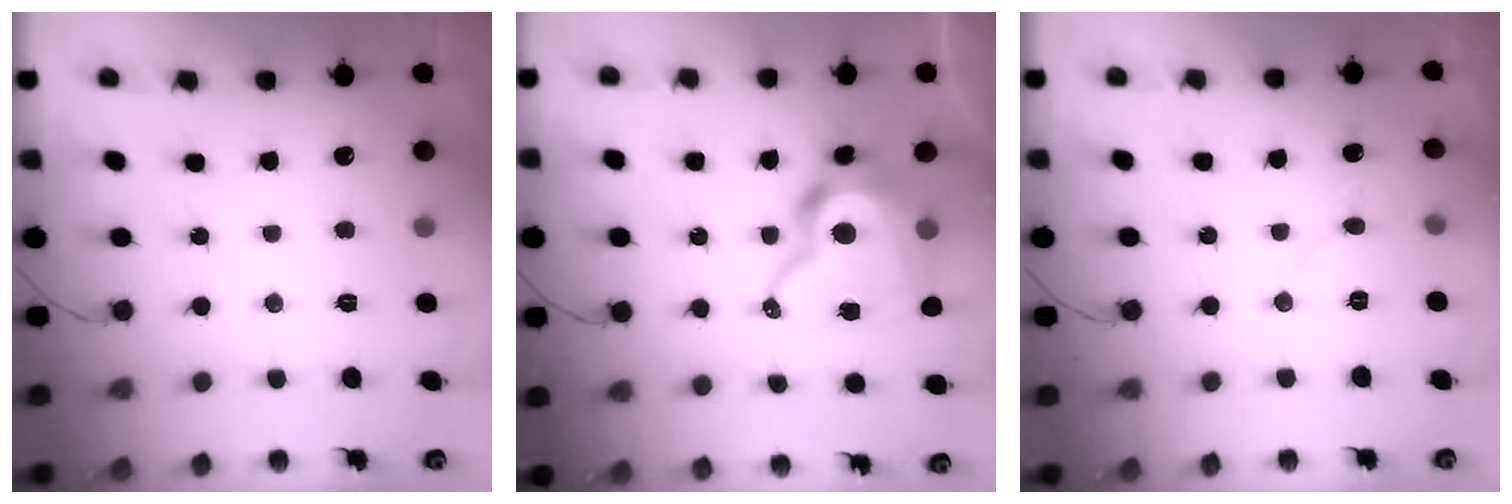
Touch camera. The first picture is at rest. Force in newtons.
{"total": 17.8, "press": 17.7, "slide": 1.7}
{"total": 4.8, "press": 4.7, "slide": 0.4}